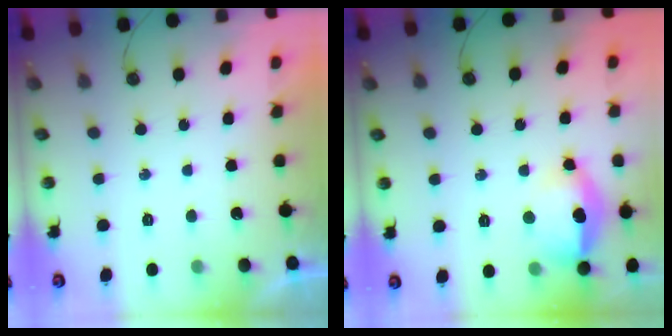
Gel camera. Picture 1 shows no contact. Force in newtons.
{"total": 14.3, "press": 14.2, "slide": 2.3}